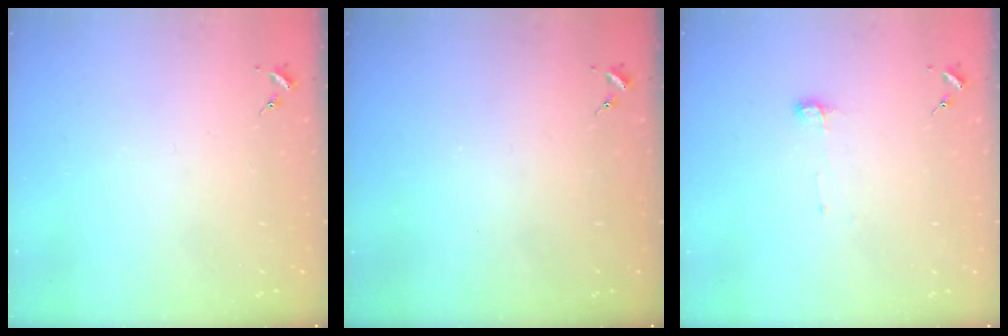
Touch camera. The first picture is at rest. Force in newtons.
{"total": 0.0}
{"total": 5.1, "press": 5.0, "slide": 0.6}